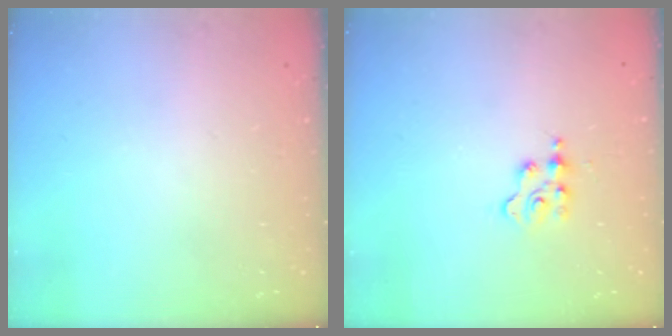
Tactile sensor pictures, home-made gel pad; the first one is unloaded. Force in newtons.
{"total": 2.3, "press": 2.3, "slide": 0.3}